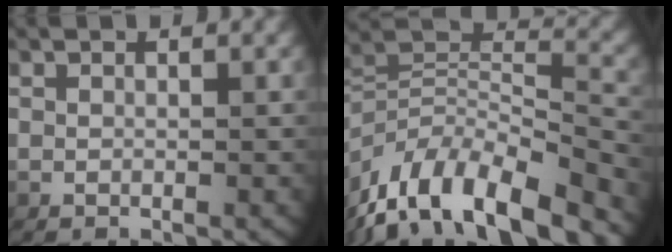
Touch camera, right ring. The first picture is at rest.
{"total": 12.4, "force": [-6.6, 7.5, 7.3], "torque": [-0.145, -0.043, -0.090]}